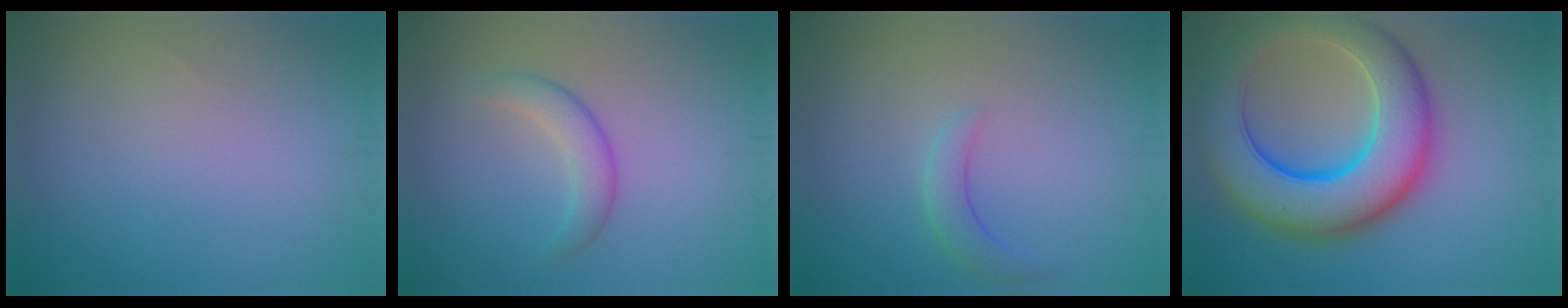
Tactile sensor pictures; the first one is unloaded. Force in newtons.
{"total": 2.3, "press": 2.3, "slide": 0.0}
{"total": 1.9, "press": 1.9, "slide": 0.1}
{"total": 10.9, "press": 10.9, "slide": 0.2}